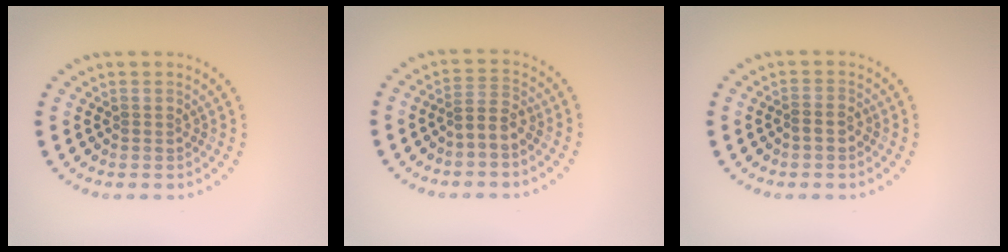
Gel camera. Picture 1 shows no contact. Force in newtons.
{"total": 1.8, "press": 1.5, "slide": 1.0}
{"total": 0.8, "press": 0.7, "slide": 0.5}